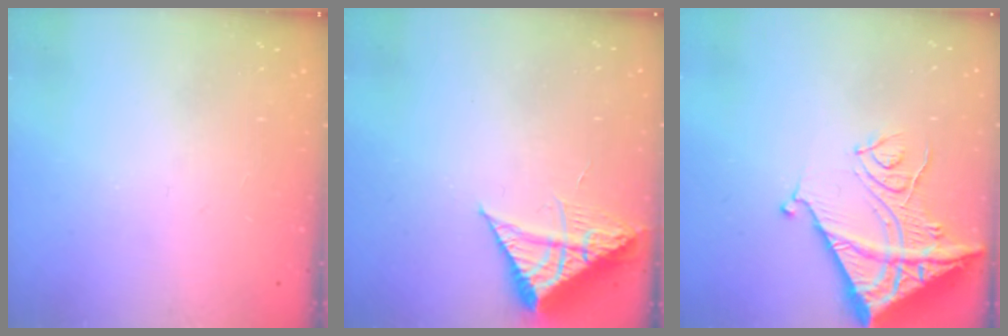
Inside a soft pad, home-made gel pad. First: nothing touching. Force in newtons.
{"total": 8.8, "press": 8.8, "slide": 1.0}
{"total": 16.7, "press": 16.6, "slide": 1.8}